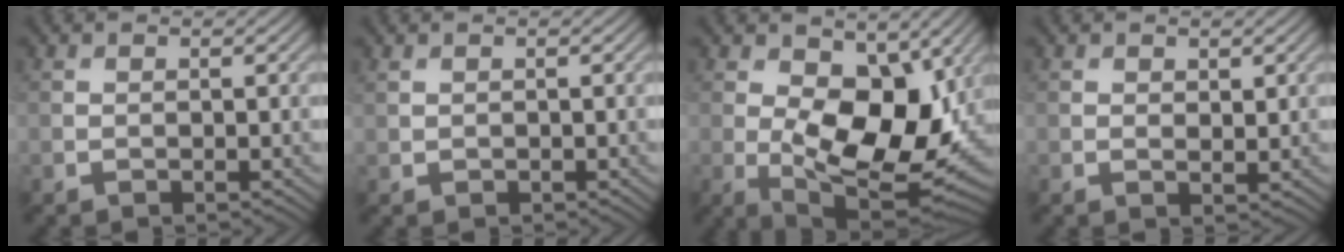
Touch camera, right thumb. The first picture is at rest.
{"total": 0.7, "force": [0.4, 0.5, 0.3], "torque": [-0.010, -0.001, 0.012]}
{"total": 13.0, "force": [1.1, 7.2, 10.9], "torque": [-0.187, -0.018, 0.020]}
{"total": 1.4, "force": [0.9, 0.7, 0.8], "torque": [-0.014, -0.007, 0.018]}